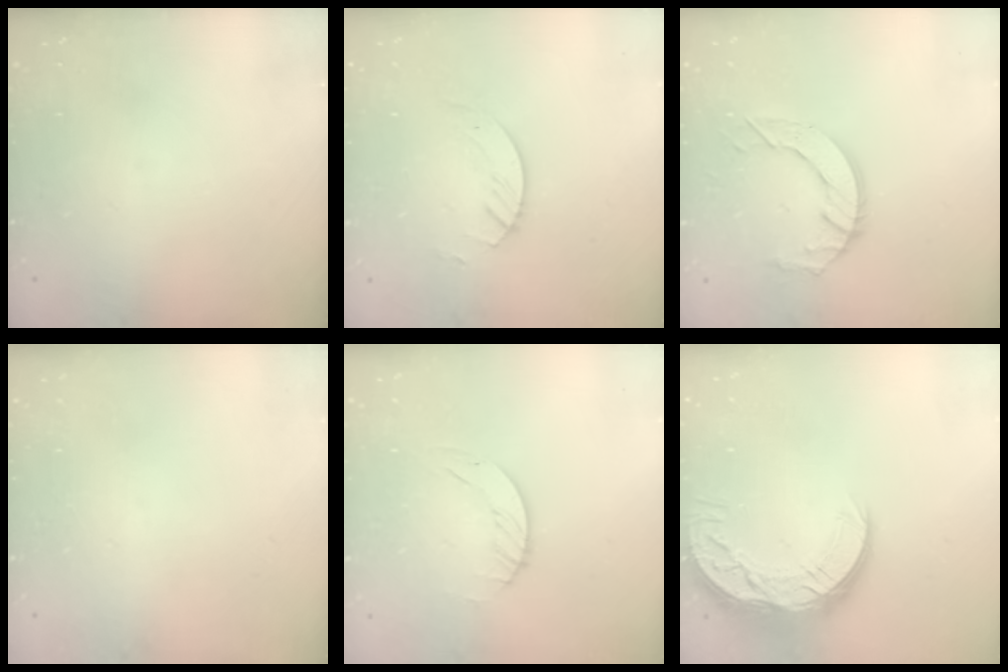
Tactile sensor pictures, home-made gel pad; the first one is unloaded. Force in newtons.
{"total": 3.5, "press": 3.5, "slide": 0.3}
{"total": 8.1, "press": 8.0, "slide": 0.4}
{"total": 0.0}
{"total": 1.9, "press": 1.9, "slide": 0.2}
{"total": 13.1, "press": 13.1, "slide": 0.6}